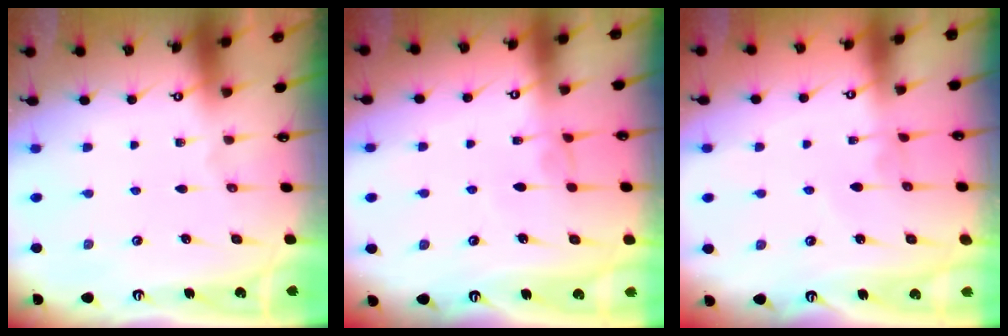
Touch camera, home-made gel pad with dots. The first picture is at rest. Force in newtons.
{"total": 2.1, "press": 2.0, "slide": 0.3}
{"total": 2.7, "press": 2.7, "slide": 0.1}